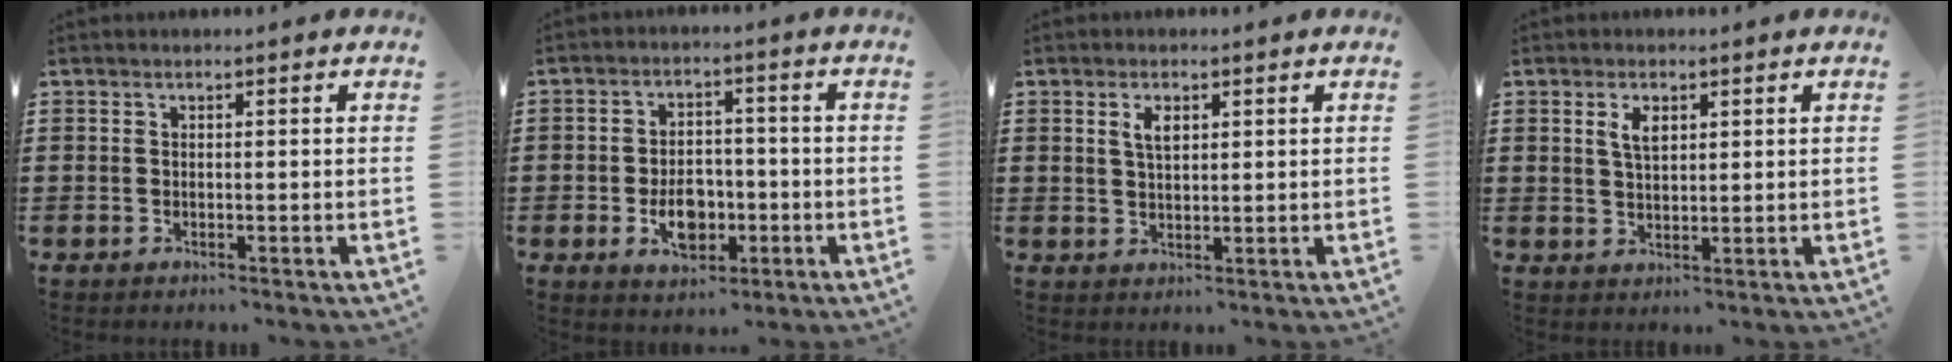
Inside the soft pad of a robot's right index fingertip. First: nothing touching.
{"total": 6.1, "force": [-1.7, 4.1, 4.2], "torque": [-0.057, -0.002, -0.036]}
{"total": 2.7, "force": [1.2, 1.3, 2.1], "torque": [-0.046, 0.005, 0.020]}
{"total": 3.1, "force": [1.5, 1.5, 2.3], "torque": [-0.050, 0.005, 0.026]}